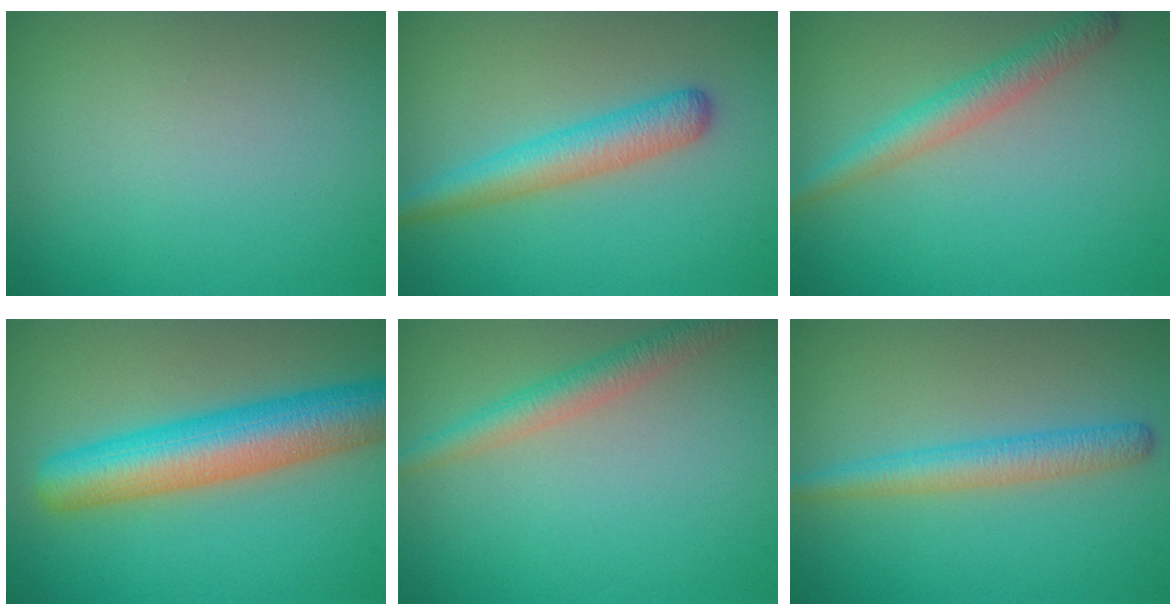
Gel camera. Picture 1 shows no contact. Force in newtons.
{"total": 3.3, "press": 3.3, "slide": 0.2}
{"total": 3.0, "press": 3.0, "slide": 0.1}
{"total": 8.4, "press": 8.4, "slide": 0.3}
{"total": 2.9, "press": 2.9, "slide": 0.1}
{"total": 3.0, "press": 3.0, "slide": 0.2}